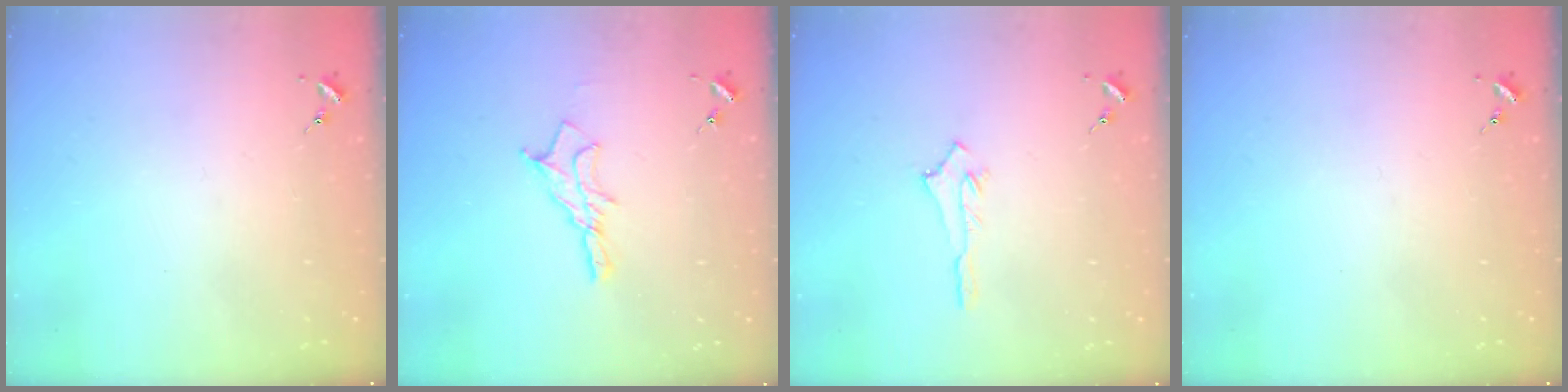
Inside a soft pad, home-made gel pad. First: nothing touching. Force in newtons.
{"total": 10.4, "press": 10.3, "slide": 0.7}
{"total": 2.5, "press": 2.5, "slide": 0.4}
{"total": 0.0}